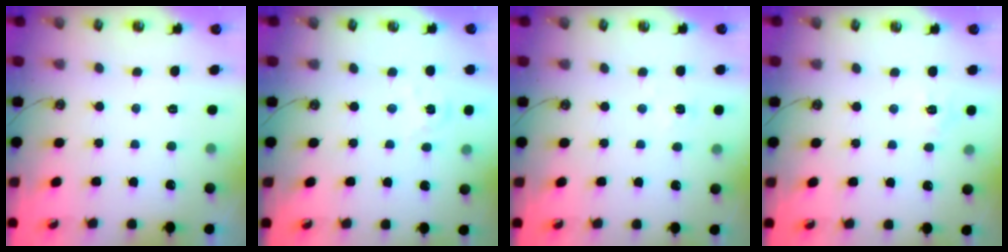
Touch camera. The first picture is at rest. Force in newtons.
{"total": 1.8, "press": 1.8, "slide": 0.3}
{"total": 3.9, "press": 3.9, "slide": 0.4}
{"total": 5.9, "press": 5.9, "slide": 0.7}